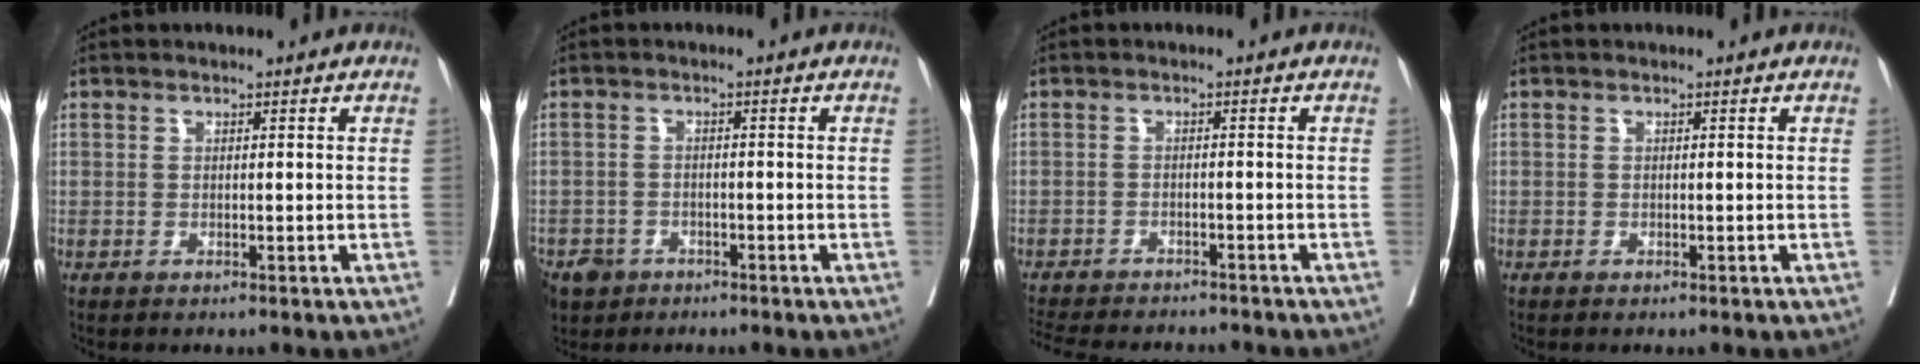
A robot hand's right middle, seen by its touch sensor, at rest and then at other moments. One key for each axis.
{"total": 5.9, "fx": -3.8, "fy": 4.3, "fz": 1.3, "tx": -0.027, "ty": 0.003, "tz": -0.061}
{"total": 12.8, "fx": -11.7, "fy": 2.8, "fz": 4.5, "tx": -0.098, "ty": -0.011, "tz": -0.157}
{"total": 0.0}